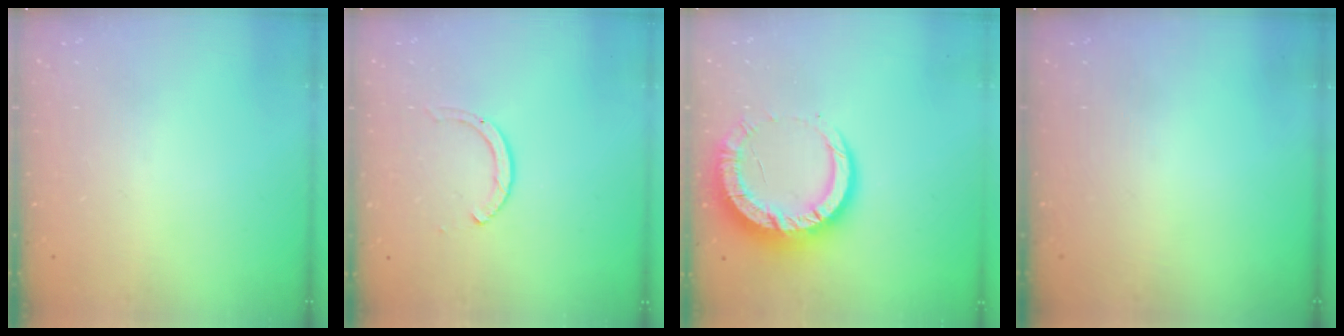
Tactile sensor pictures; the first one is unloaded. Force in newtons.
{"total": 2.6, "press": 2.6, "slide": 0.3}
{"total": 14.0, "press": 13.9, "slide": 1.4}
{"total": 0.0}